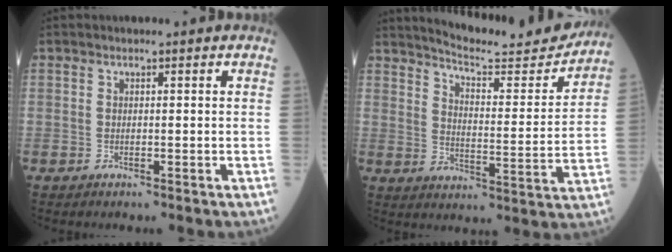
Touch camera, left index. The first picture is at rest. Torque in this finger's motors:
{"motor_torque": [0.73, -1.40, -0.26, 0.04]}